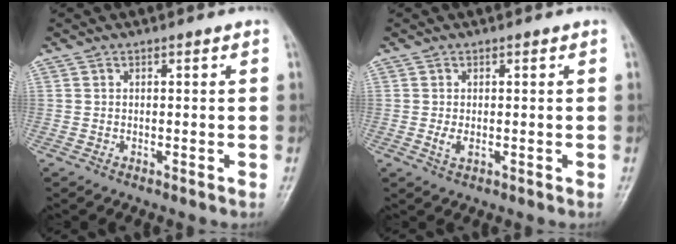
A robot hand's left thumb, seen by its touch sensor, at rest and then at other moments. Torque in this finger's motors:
{"motor_torque": [-0.12, 0.19, 0.43, 0.05, 0.00]}